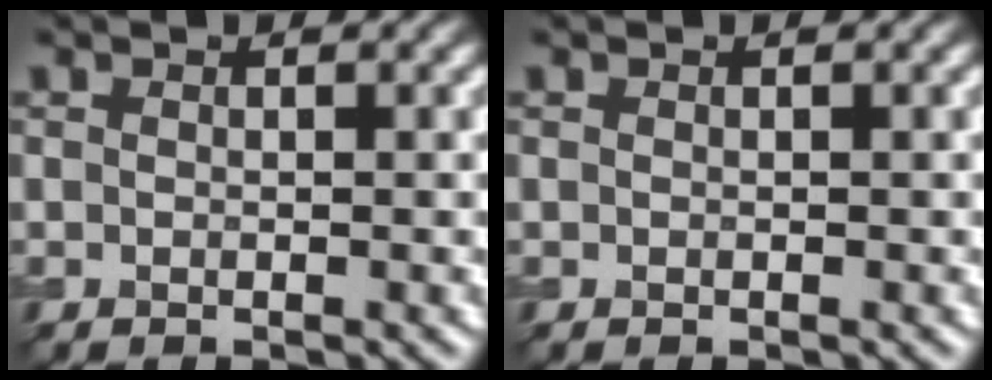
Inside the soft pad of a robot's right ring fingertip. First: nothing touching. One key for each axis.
{"total": 0.0}